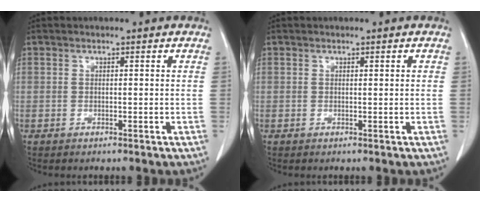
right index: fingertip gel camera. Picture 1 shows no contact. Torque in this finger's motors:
{"motor_torque": [0.00, -0.03, -0.01, -0.01]}